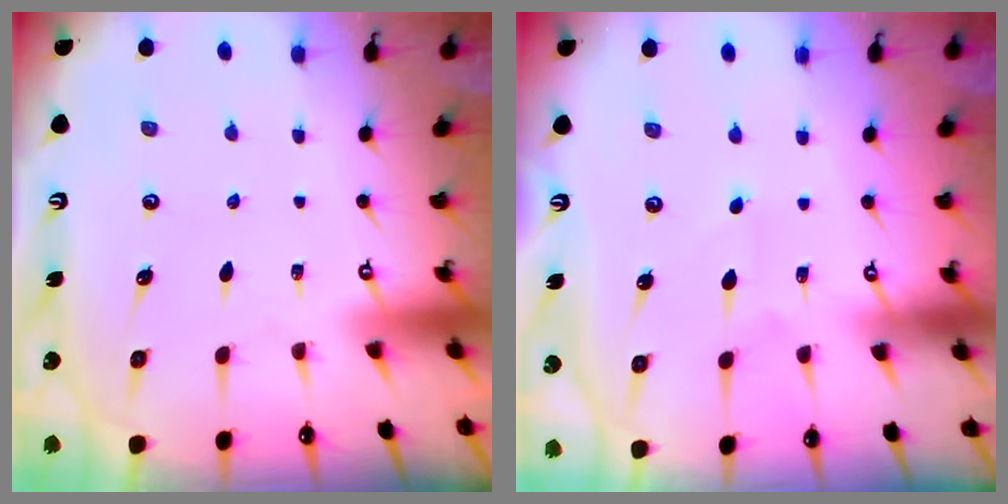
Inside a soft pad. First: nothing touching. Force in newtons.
{"total": 2.6, "press": 2.6, "slide": 0.2}